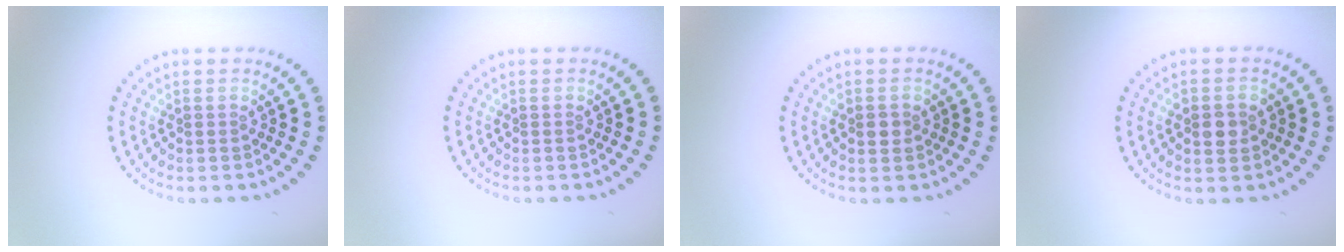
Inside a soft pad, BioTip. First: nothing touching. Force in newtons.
{"total": 0.0}
{"total": 1.2, "press": 1.2, "slide": 0.1}
{"total": 2.5, "press": 2.5, "slide": 0.2}